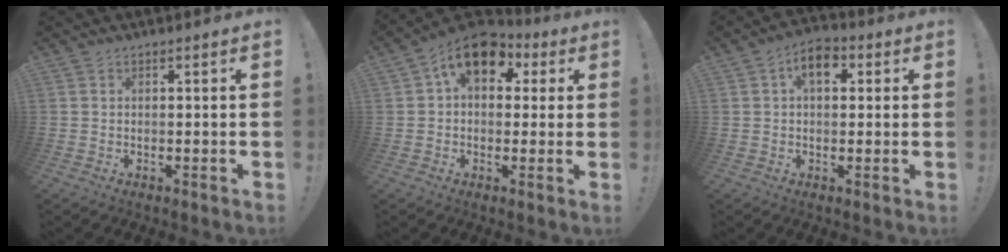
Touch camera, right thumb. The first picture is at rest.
{"total": 12.8, "force": [5.5, 8.2, 8.2], "torque": [-0.123, -0.017, 0.102]}
{"total": 7.3, "force": [2.1, 4.5, 5.4], "torque": [-0.078, 0.006, 0.035]}